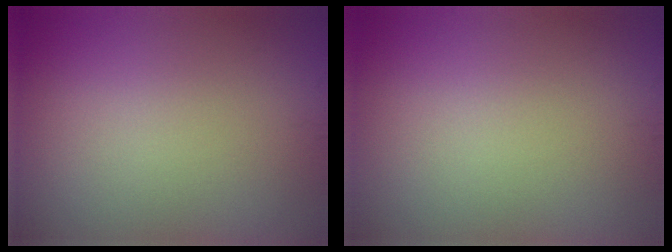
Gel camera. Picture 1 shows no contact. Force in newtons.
{"total": 0.0}